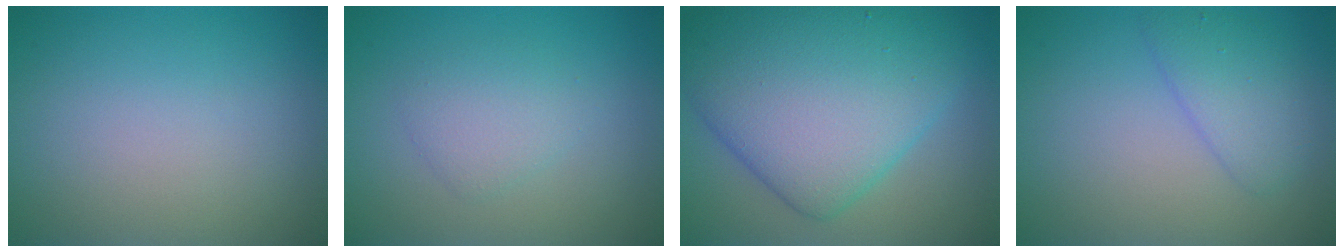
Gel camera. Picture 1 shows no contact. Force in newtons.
{"total": 2.2, "press": 2.2, "slide": 0.0}
{"total": 11.2, "press": 11.2, "slide": 0.2}
{"total": 2.7, "press": 2.7, "slide": 0.1}